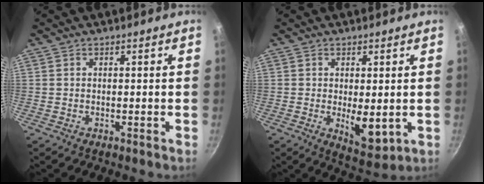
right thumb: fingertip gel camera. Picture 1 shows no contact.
{"total": 6.9, "force": [-0.4, 3.1, 6.2], "torque": [-0.081, -0.019, 0.004]}